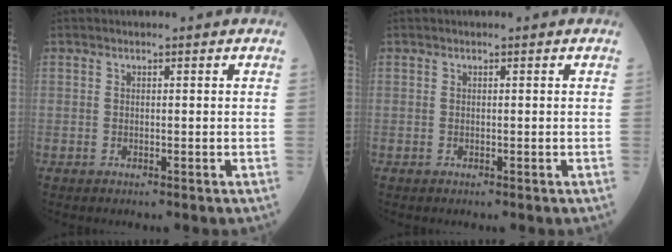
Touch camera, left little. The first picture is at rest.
{"total": 0.0}